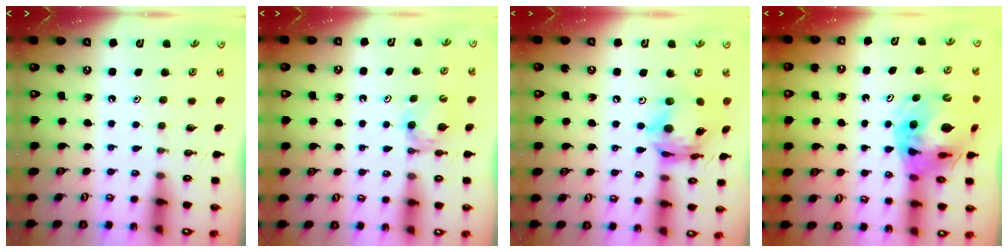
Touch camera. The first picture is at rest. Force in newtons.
{"total": 4.5, "press": 4.5, "slide": 0.6}
{"total": 14.8, "press": 14.7, "slide": 1.3}
{"total": 18.9, "press": 18.8, "slide": 2.6}